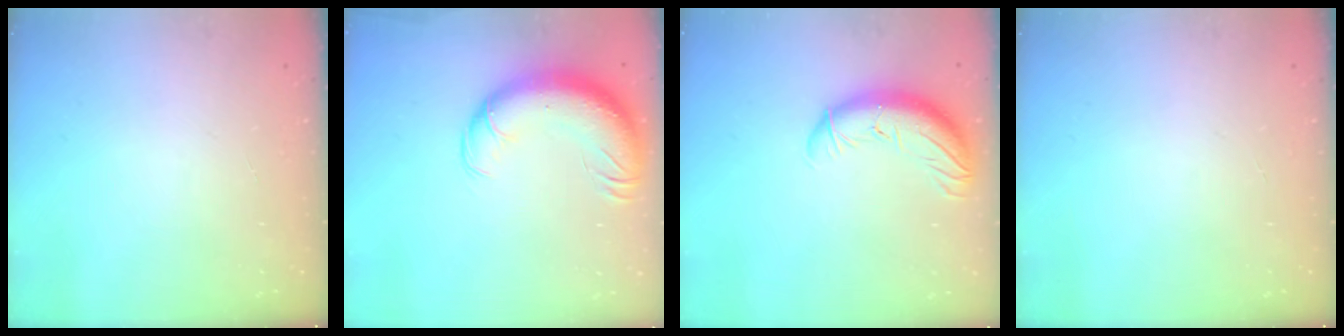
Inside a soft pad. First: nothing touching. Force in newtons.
{"total": 17.1, "press": 16.6, "slide": 4.0}
{"total": 11.9, "press": 11.5, "slide": 3.2}
{"total": 0.0}